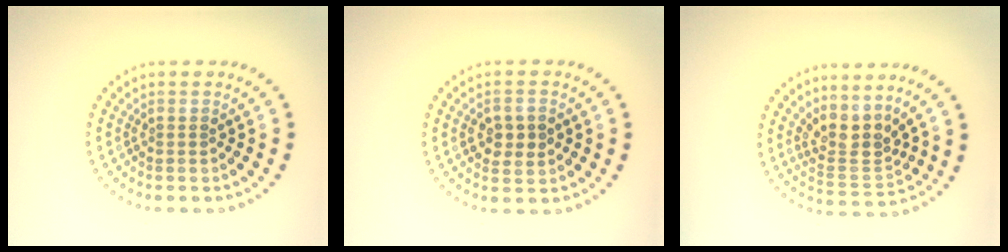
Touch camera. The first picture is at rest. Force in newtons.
{"total": 2.7, "press": 2.7, "slide": 0.1}
{"total": 3.2, "press": 2.5, "slide": 2.1}